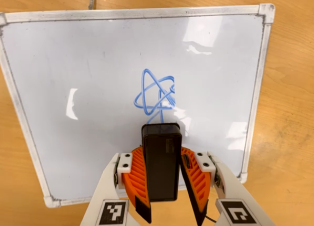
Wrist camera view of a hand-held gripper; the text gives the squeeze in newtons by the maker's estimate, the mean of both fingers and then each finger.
{"total": 7.9, "left": 8.4, "right": 7.5}